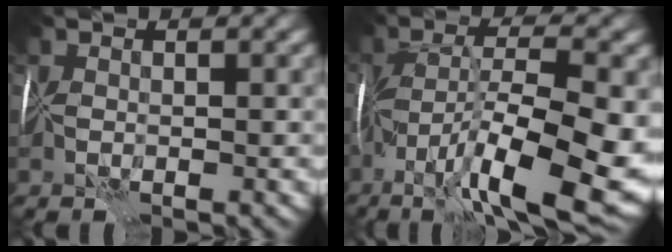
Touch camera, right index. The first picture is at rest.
{"total": 12.5, "force": [-5.3, 2.8, 11.1], "torque": [-0.181, -0.007, -0.087]}